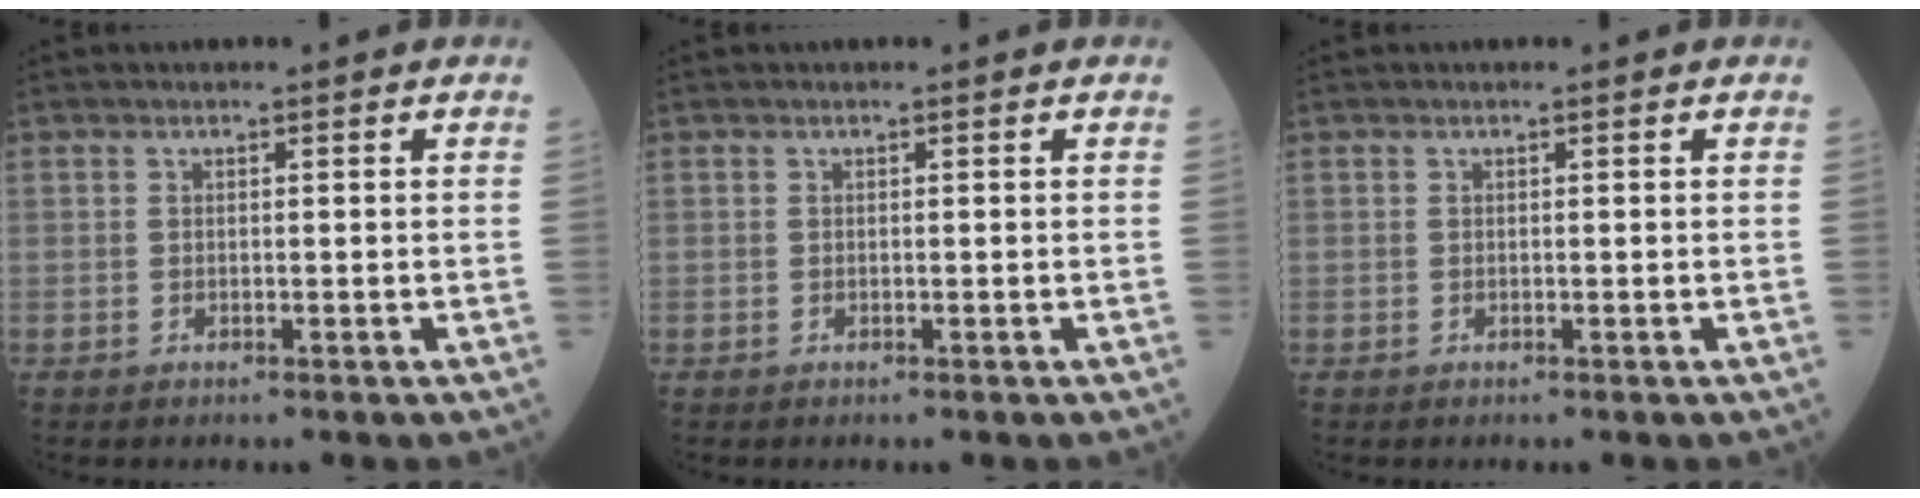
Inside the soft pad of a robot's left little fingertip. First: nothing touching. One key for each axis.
{"total": 0.0}
{"total": 0.0}